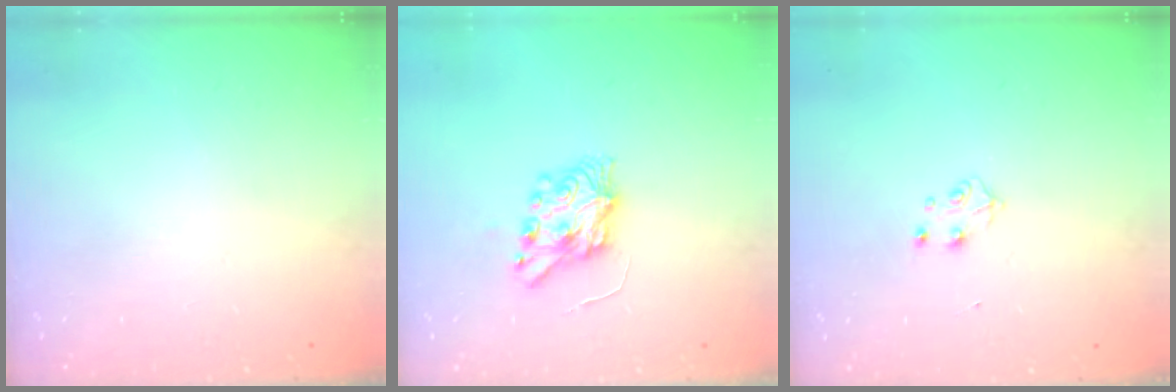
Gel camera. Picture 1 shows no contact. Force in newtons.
{"total": 7.7, "press": 7.7, "slide": 0.8}
{"total": 4.4, "press": 4.4, "slide": 0.7}